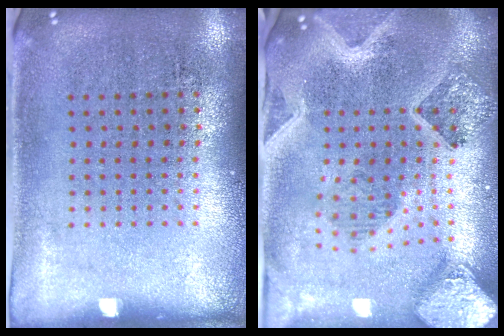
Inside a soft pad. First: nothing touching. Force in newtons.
{"total": 3.3, "press": 2.7, "slide": 1.9}